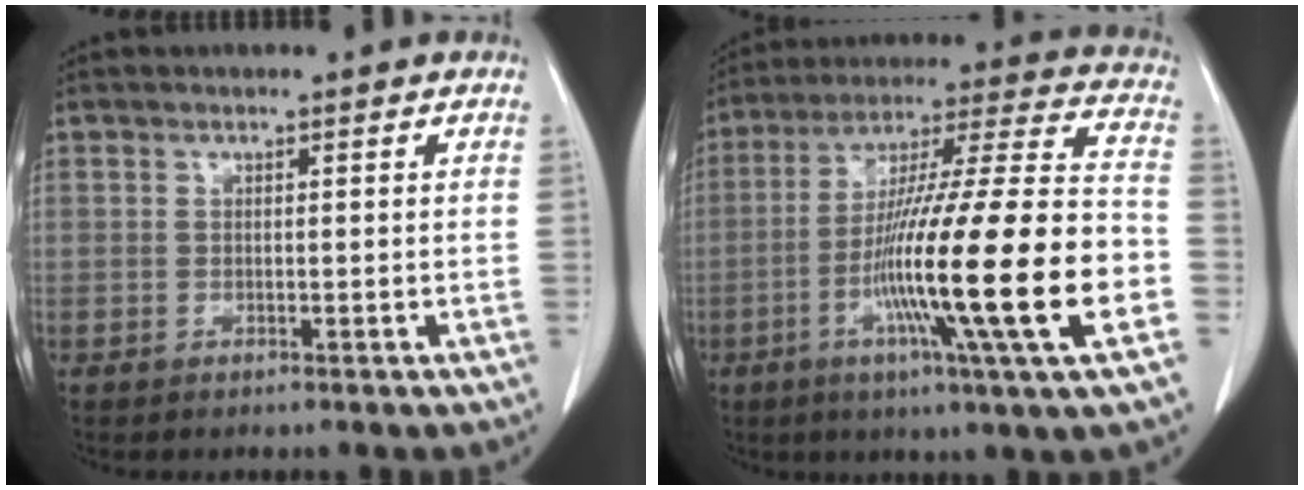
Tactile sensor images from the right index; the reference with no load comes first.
{"total": 24.8, "force": [-7.0, -0.1, 23.8], "torque": [-0.390, -0.023, -0.131]}